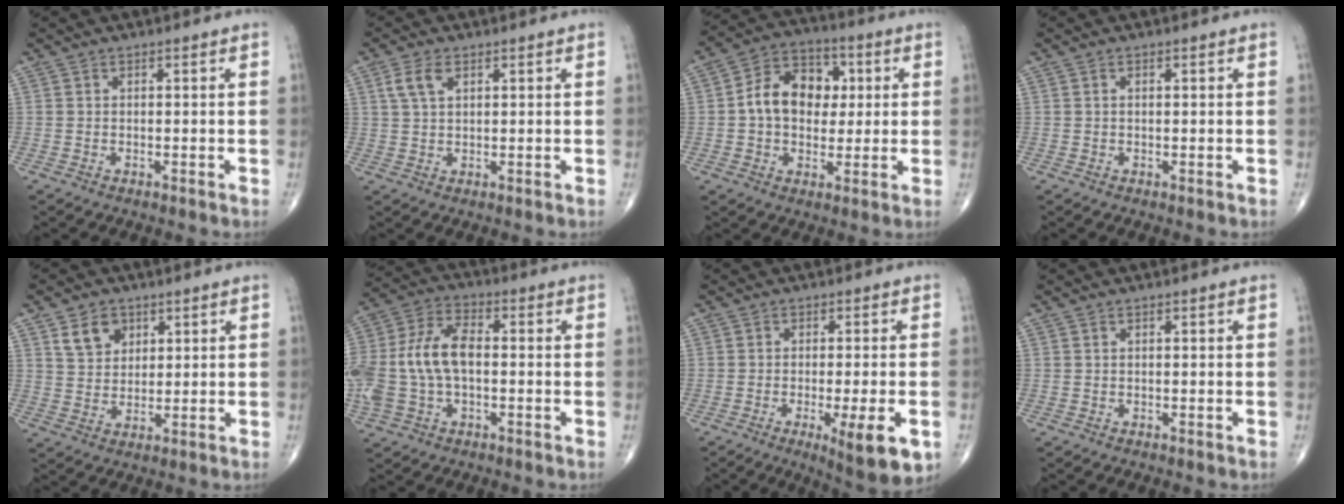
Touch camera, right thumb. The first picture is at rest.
{"total": 3.3, "force": [1.1, 1.9, 2.5], "torque": [-0.054, 0.007, 0.022]}
{"total": 12.6, "force": [1.1, 9.4, 8.3], "torque": [-0.102, 0.021, 0.011]}
{"total": 0.0}
{"total": 6.3, "force": [3.2, 4.7, 2.8], "torque": [-0.028, -0.017, 0.059]}
{"total": 15.5, "force": [-0.8, 9.2, 12.5], "torque": [-0.284, 0.032, -0.017]}
{"total": 10.3, "force": [-3.7, 2.3, 9.4], "torque": [-0.128, -0.010, -0.047]}
{"total": 0.0}